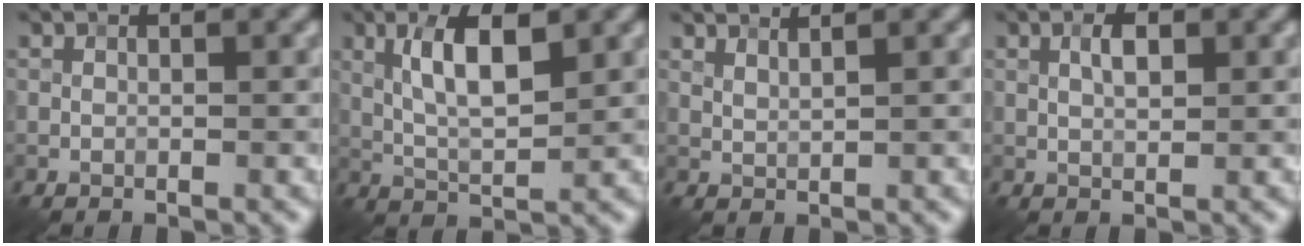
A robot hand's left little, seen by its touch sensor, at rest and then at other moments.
{"total": 5.6, "force": [1.7, 1.9, 5.0], "torque": [-0.096, -0.001, 0.031]}
{"total": 2.2, "force": [1.8, 0.4, 1.1], "torque": [-0.018, 0.000, 0.023]}
{"total": 1.9, "force": [0.5, 0.9, 1.7], "torque": [-0.032, 0.001, 0.007]}